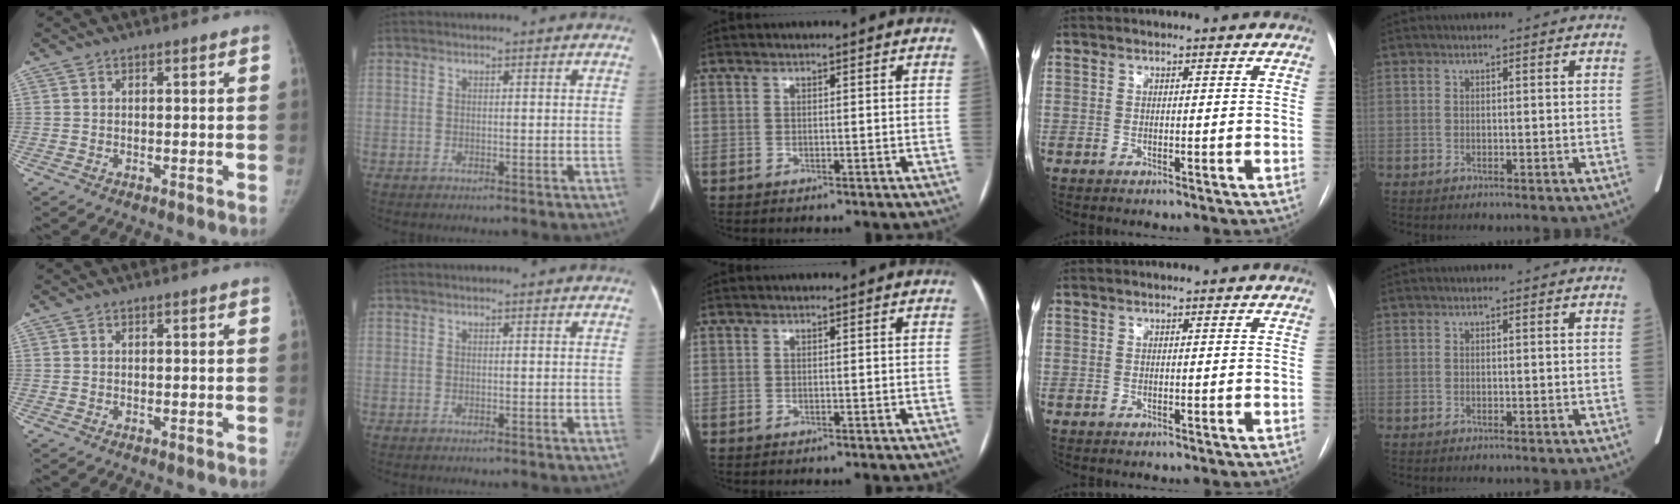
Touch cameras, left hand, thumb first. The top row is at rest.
{}